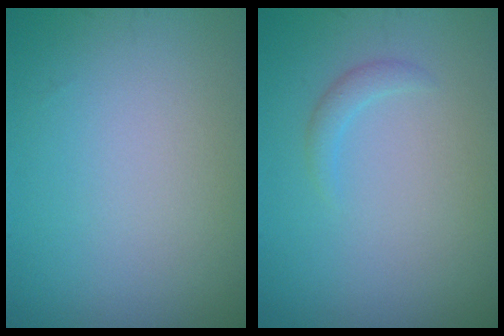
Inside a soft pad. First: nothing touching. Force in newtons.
{"total": 1.1, "press": 1.1, "slide": 0.1}